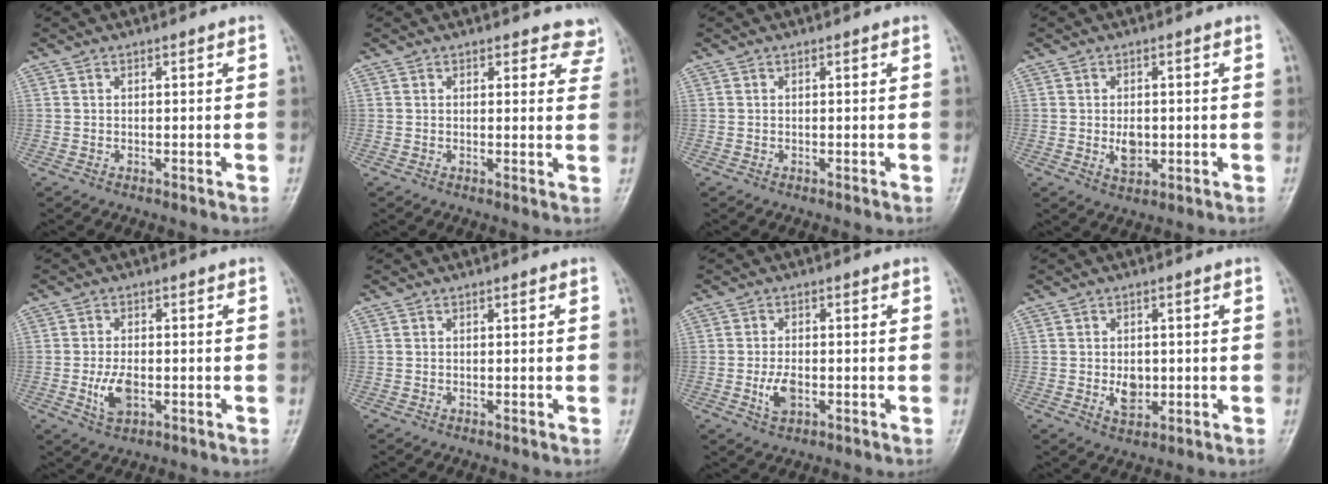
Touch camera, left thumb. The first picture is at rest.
{"total": 4.9, "force": [4.4, 2.2, 0.4], "torque": [0.039, -0.023, 0.026]}
{"total": 0.0}
{"total": 3.7, "force": [-0.4, 2.4, 2.8], "torque": [-0.038, -0.004, -0.002]}
{"total": 5.1, "force": [-1.2, 2.9, 4.1], "torque": [-0.077, -0.002, -0.020]}
{"total": 0.0}
{"total": 4.1, "force": [-1.1, 2.3, 3.2], "torque": [-0.061, 0.000, -0.019]}
{"total": 4.1, "force": [-0.3, 2.9, 2.9], "torque": [-0.034, -0.003, 0.000]}